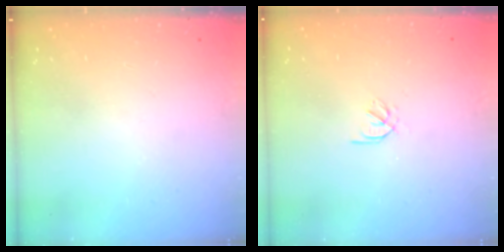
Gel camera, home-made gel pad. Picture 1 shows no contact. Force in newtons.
{"total": 1.5, "press": 1.4, "slide": 0.5}